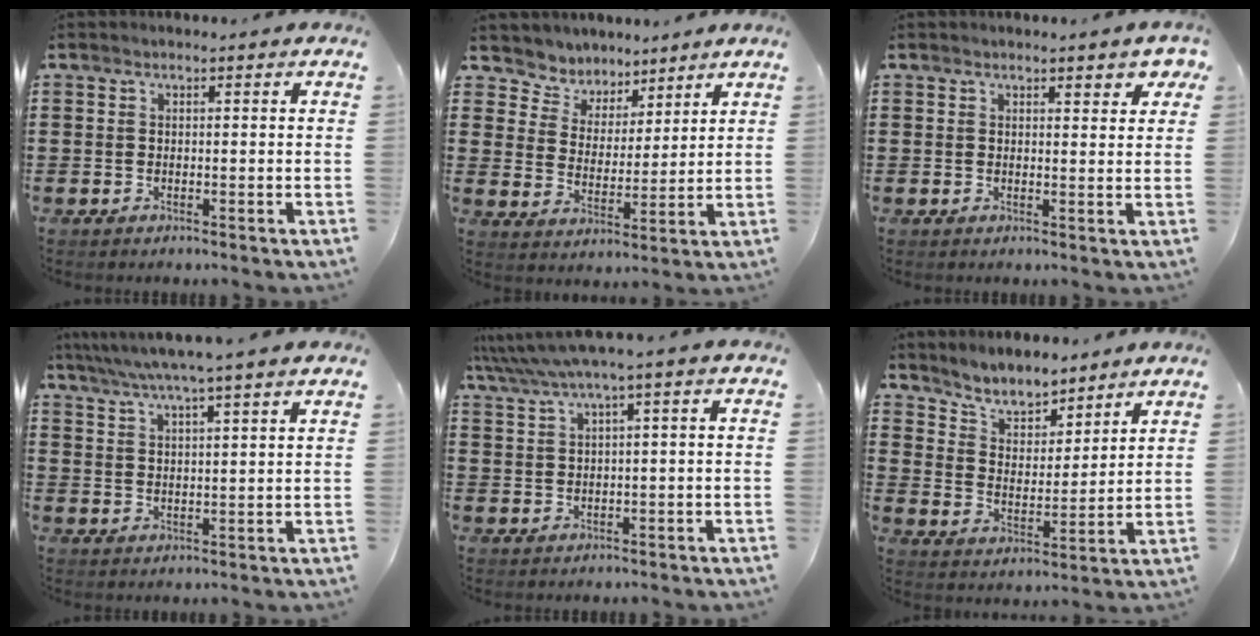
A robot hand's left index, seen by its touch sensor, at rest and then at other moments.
{"total": 5.5, "force": [4.7, 2.8, -1.0], "torque": [-0.021, -0.030, 0.083]}
{"total": 2.2, "force": [1.9, 0.6, 1.1], "torque": [-0.011, -0.003, 0.030]}
{"total": 5.0, "force": [4.1, -0.5, 2.7], "torque": [-0.065, -0.017, 0.070]}
{"total": 3.3, "force": [1.2, -0.1, 3.1], "torque": [-0.069, -0.011, 0.014]}
{"total": 5.6, "force": [5.4, 1.4, 0.8], "torque": [-0.044, -0.029, 0.095]}